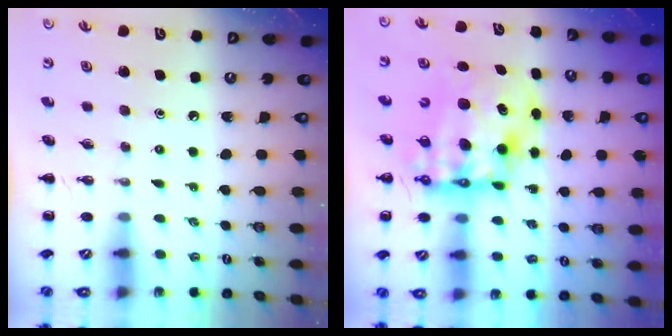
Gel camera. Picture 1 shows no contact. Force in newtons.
{"total": 13.9, "press": 13.4, "slide": 3.6}